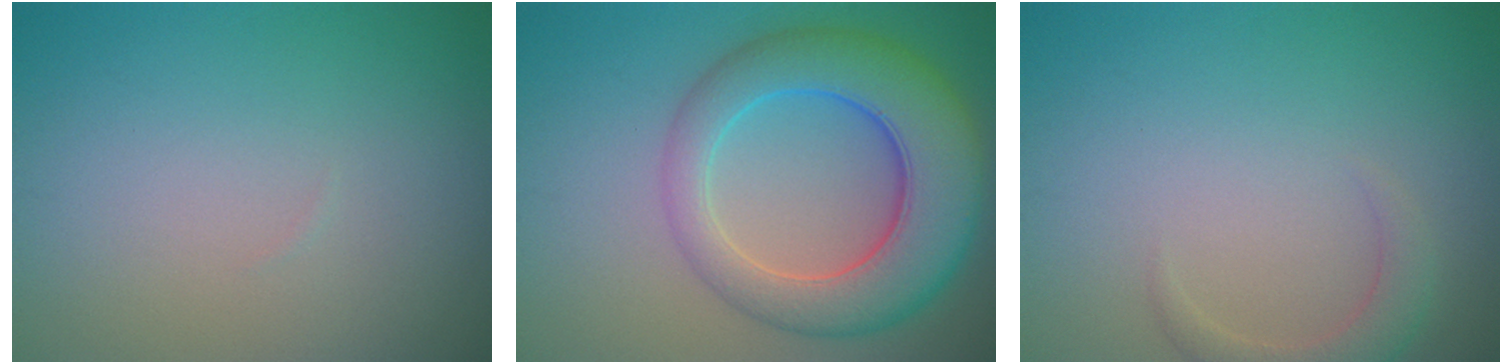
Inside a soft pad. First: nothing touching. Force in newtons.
{"total": 9.0, "press": 9.0, "slide": 0.4}
{"total": 2.1, "press": 2.1, "slide": 0.3}